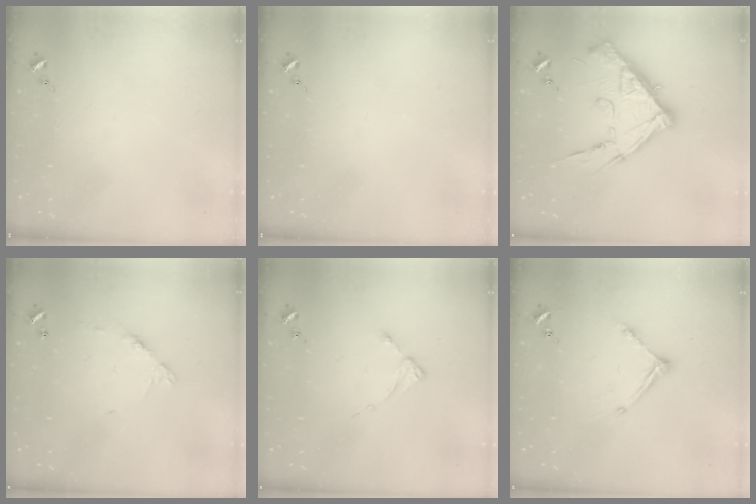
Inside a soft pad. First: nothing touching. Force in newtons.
{"total": 0.0}
{"total": 15.4, "press": 15.4, "slide": 0.4}
{"total": 6.2, "press": 6.2, "slide": 0.4}
{"total": 2.1, "press": 2.0, "slide": 0.4}
{"total": 8.6, "press": 8.6, "slide": 0.5}